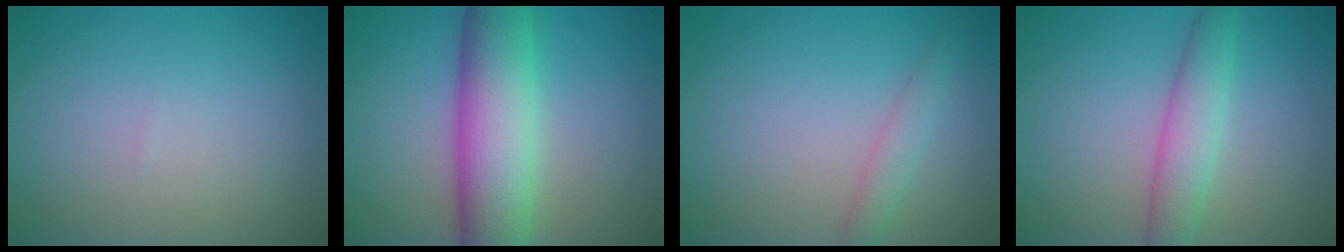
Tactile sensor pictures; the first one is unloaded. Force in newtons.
{"total": 9.4, "press": 9.4, "slide": 0.4}
{"total": 1.7, "press": 1.7, "slide": 0.1}
{"total": 3.7, "press": 3.7, "slide": 0.1}